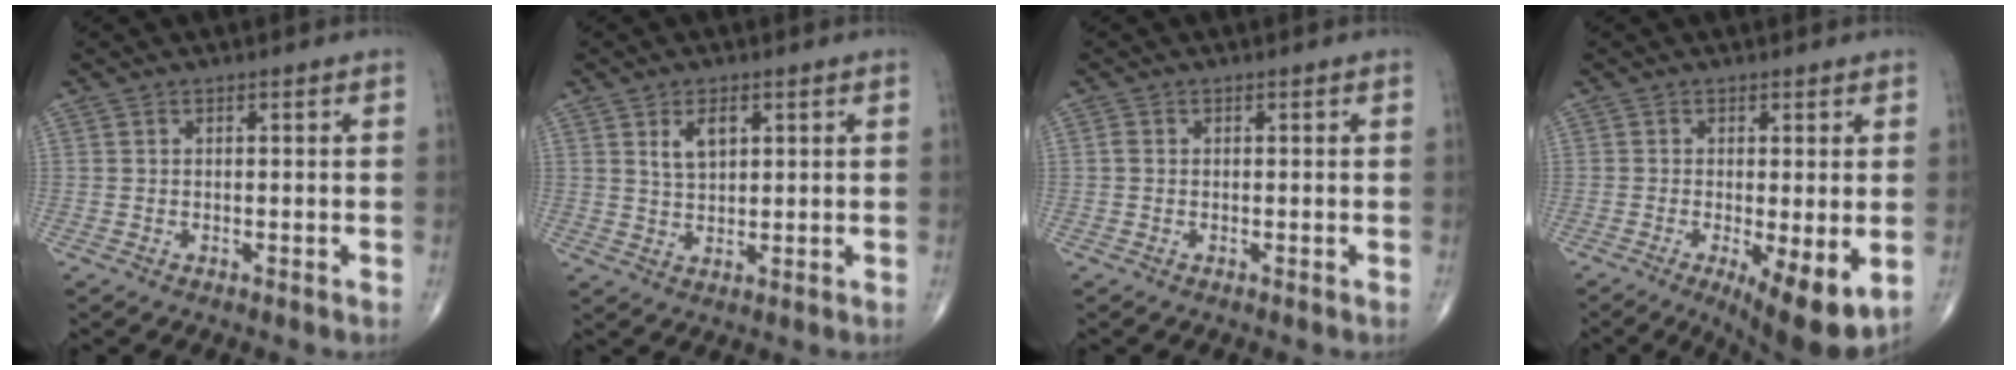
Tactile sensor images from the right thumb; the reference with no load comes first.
{"total": 4.4, "force": [1.9, 2.3, 3.3], "torque": [-0.050, -0.009, 0.036]}
{"total": 0.7, "force": [-0.1, 0.5, 0.4], "torque": [-0.007, 0.000, -0.004]}
{"total": 10.1, "force": [-2.7, 2.9, 9.3], "torque": [-0.138, -0.024, -0.035]}